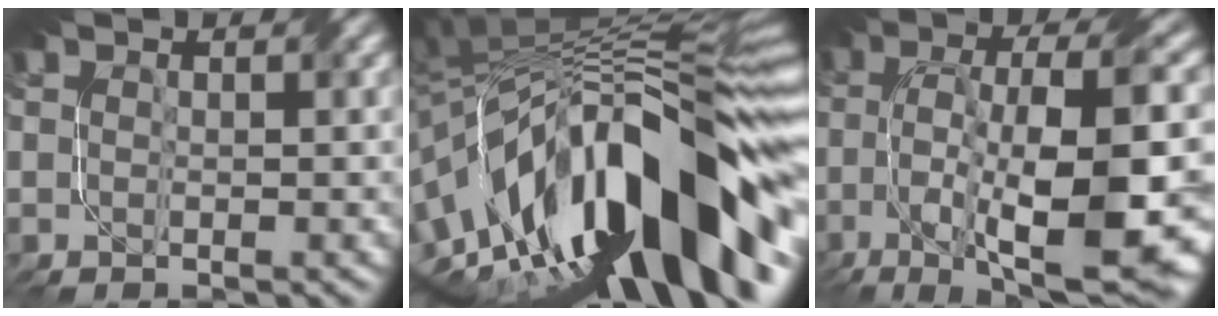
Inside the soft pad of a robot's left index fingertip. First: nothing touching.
{"total": 17.2, "force": [-4.7, 7.4, 14.7], "torque": [-0.216, 0.032, -0.095]}
{"total": 14.0, "force": [-4.5, 5.0, 12.3], "torque": [-0.213, -0.001, -0.073]}